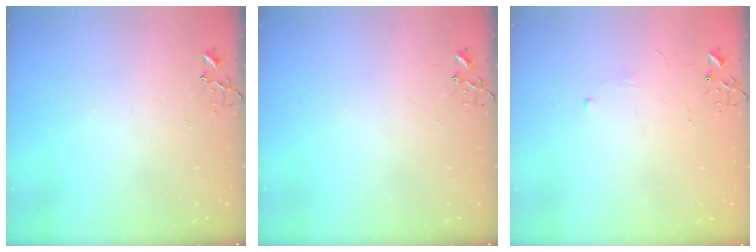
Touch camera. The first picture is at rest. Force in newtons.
{"total": 0.0}
{"total": 2.9, "press": 2.8, "slide": 0.5}